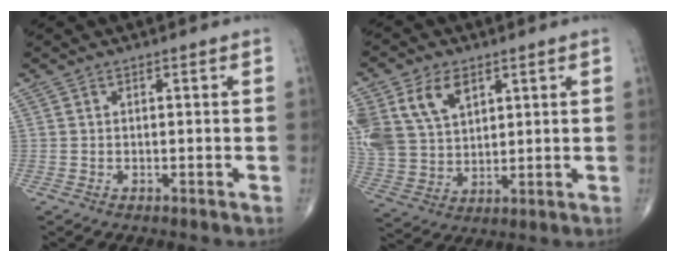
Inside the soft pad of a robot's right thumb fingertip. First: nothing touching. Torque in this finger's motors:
{"motor_torque": [-0.16, 0.66, 0.76, 0.71, 0.45]}